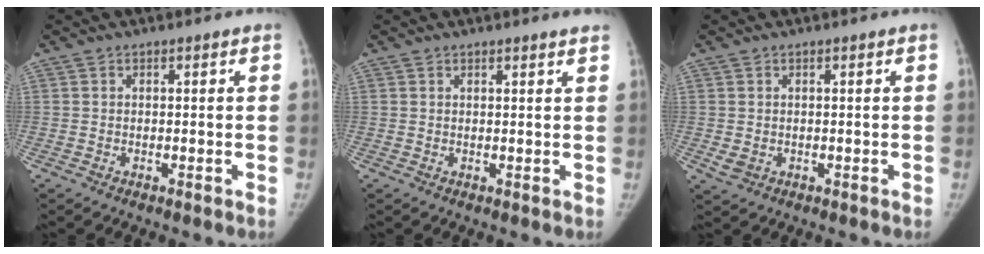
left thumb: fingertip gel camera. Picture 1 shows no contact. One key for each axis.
{"total": 1.6, "fx": 1.4, "fy": -0.1, "fz": 0.7, "tx": -0.004, "ty": -0.004, "tz": 0.014}
{"total": 1.9, "fx": -0.3, "fy": 1.5, "fz": 1.0, "tx": -0.018, "ty": -0.002, "tz": 0.001}